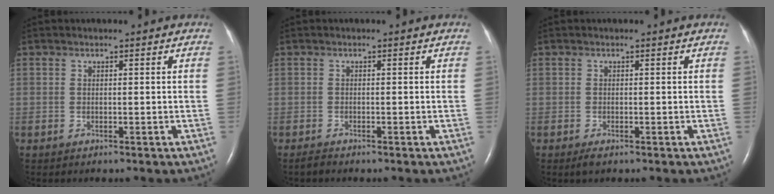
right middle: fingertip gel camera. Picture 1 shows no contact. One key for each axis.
{"total": 0.8, "fx": -0.8, "fy": 0.1, "fz": 0.2, "tx": -0.014, "ty": -0.003, "tz": -0.014}
{"total": 1.1, "fx": -0.7, "fy": 0.4, "fz": 0.8, "tx": -0.018, "ty": -0.003, "tz": -0.009}